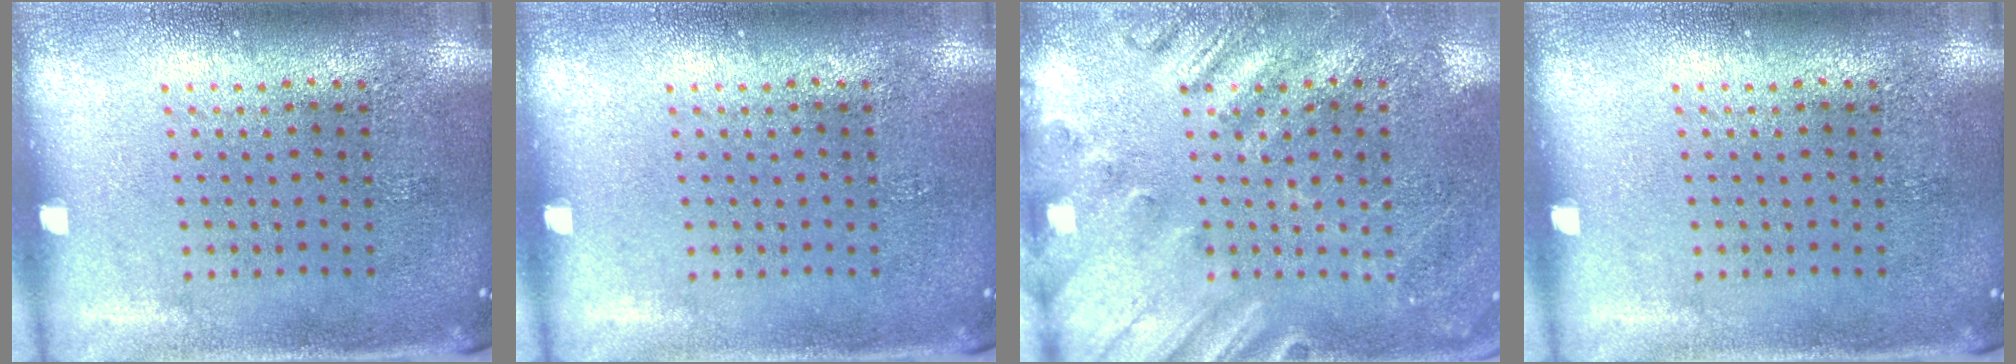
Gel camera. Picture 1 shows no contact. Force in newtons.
{"total": 0.0}
{"total": 2.2, "press": 2.1, "slide": 0.8}
{"total": 0.0}